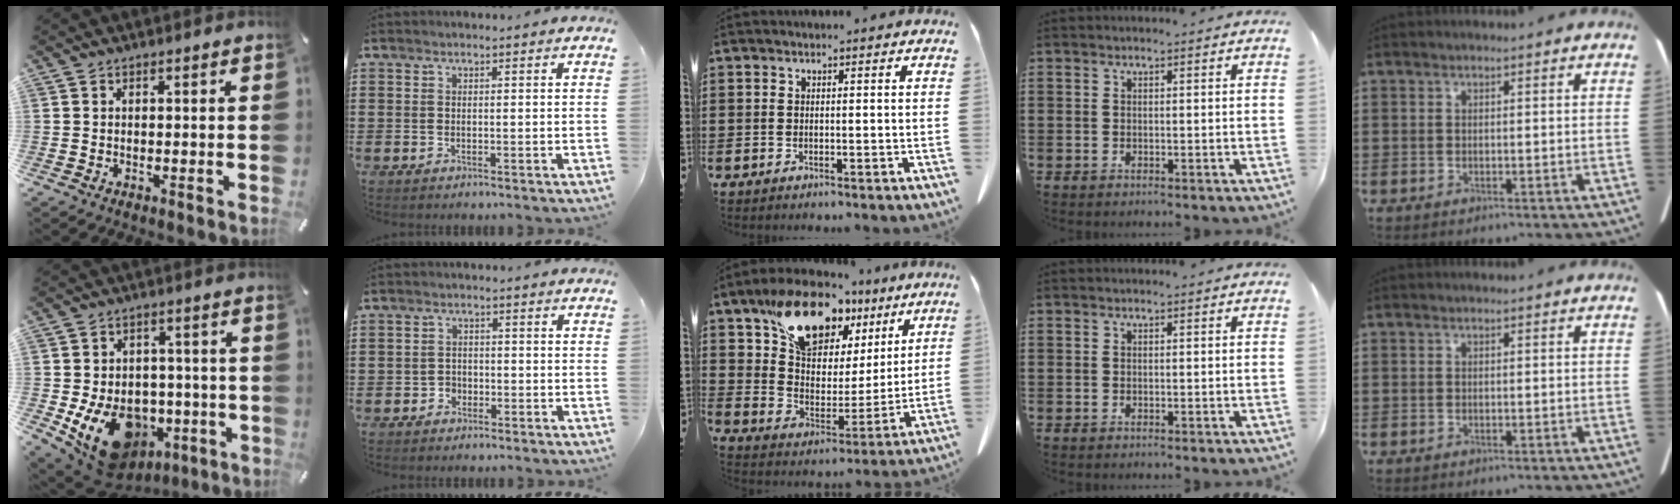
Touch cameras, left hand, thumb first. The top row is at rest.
{"thumb": {"total": 15.9, "force": [-5.6, 11.8, 9.0], "torque": [-0.148, 0.022, -0.081]}, "index": {"total": 1.8, "force": [-1.2, 1.3, 0.0], "torque": [-0.007, 0.002, -0.029]}, "middle": {"total": 15.1, "force": [11.2, 7.2, 7.1], "torque": [-0.167, -0.048, 0.204]}}